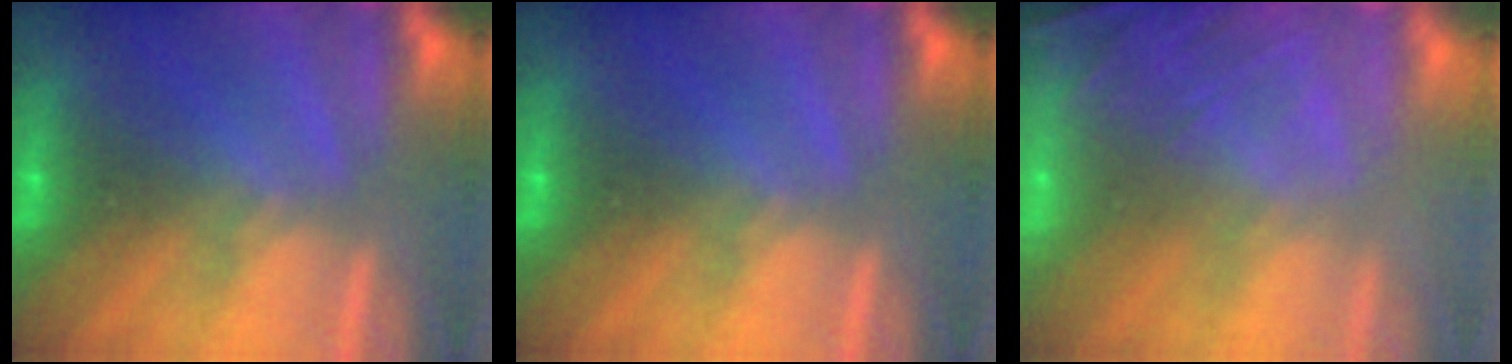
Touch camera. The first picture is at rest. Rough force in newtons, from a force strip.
{"total": 0.0}
{"total": 8.1}